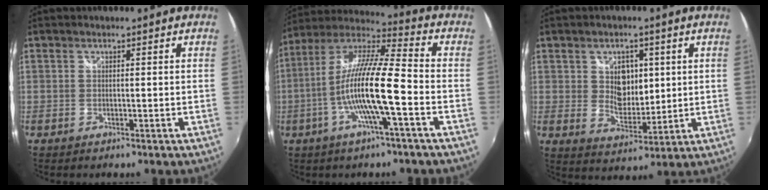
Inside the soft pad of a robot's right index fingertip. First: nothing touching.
{"total": 15.4, "force": [-4.1, 1.3, 14.8], "torque": [-0.269, -0.001, -0.083]}
{"total": 7.6, "force": [1.9, 5.3, 5.1], "torque": [-0.078, -0.002, 0.039]}